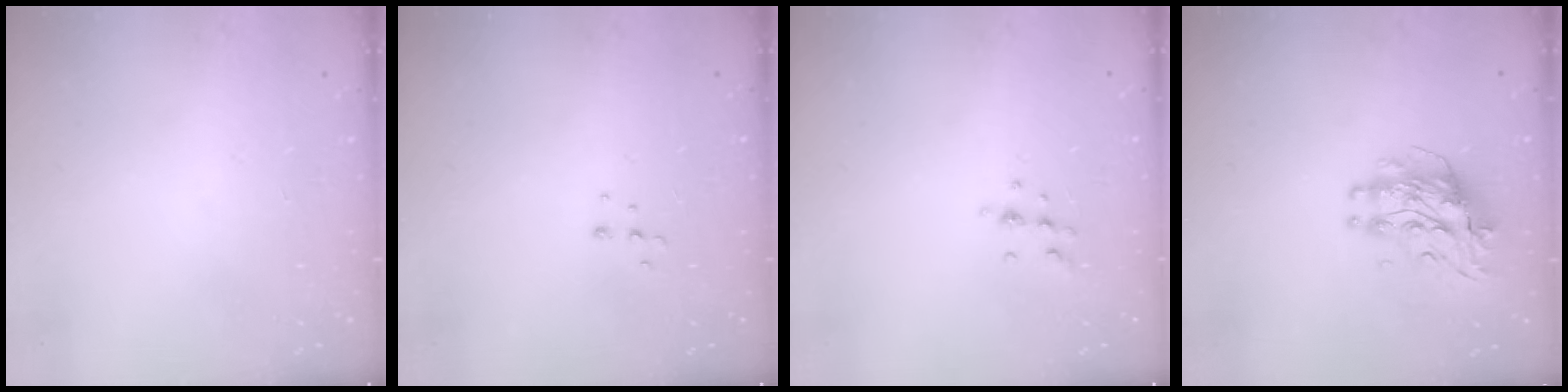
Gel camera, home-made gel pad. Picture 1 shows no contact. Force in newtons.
{"total": 5.1, "press": 5.0, "slide": 0.4}
{"total": 5.1, "press": 4.9, "slide": 1.1}
{"total": 9.4, "press": 9.3, "slide": 0.9}